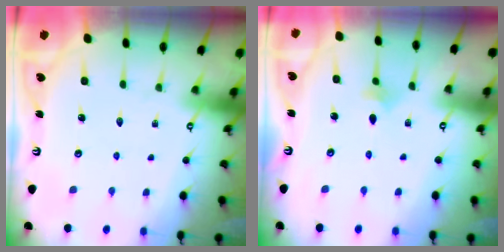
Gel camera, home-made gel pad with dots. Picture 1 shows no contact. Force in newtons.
{"total": 2.4, "press": 2.3, "slide": 0.5}